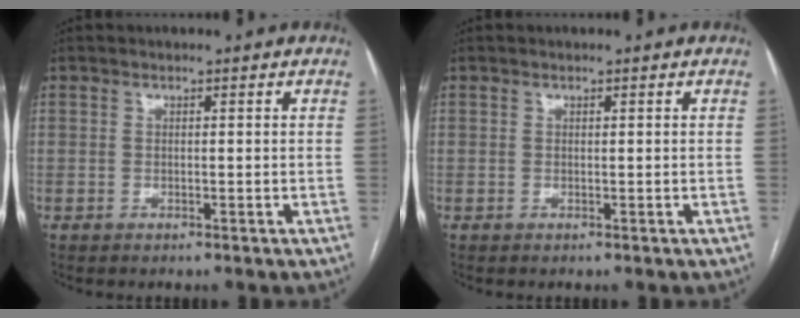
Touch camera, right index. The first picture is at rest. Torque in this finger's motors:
{"motor_torque": [0.05, 0.04, 0.01, 0.01]}